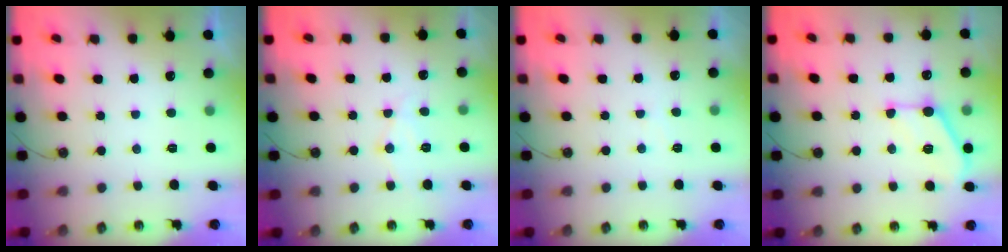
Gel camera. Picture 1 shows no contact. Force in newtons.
{"total": 8.1, "press": 8.1, "slide": 0.7}
{"total": 3.3, "press": 3.2, "slide": 0.6}
{"total": 13.4, "press": 13.4, "slide": 0.6}